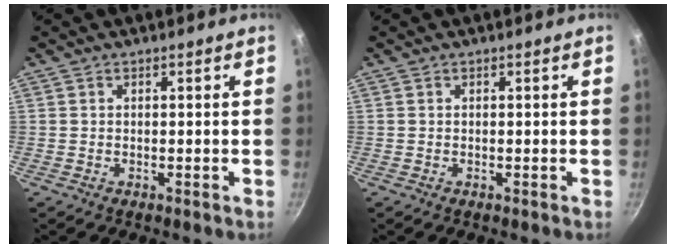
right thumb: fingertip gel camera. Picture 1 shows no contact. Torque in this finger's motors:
{"motor_torque": [0.00, 0.00, 0.00, 0.00, 0.00]}